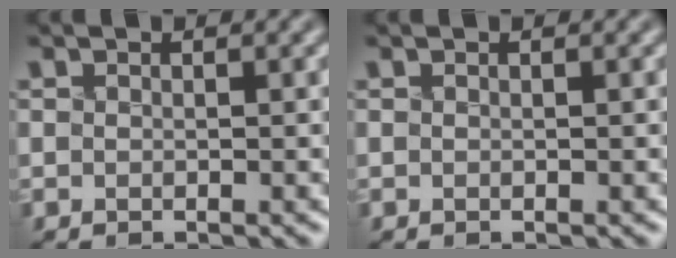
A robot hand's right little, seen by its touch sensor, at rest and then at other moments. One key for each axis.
{"total": 0.0}